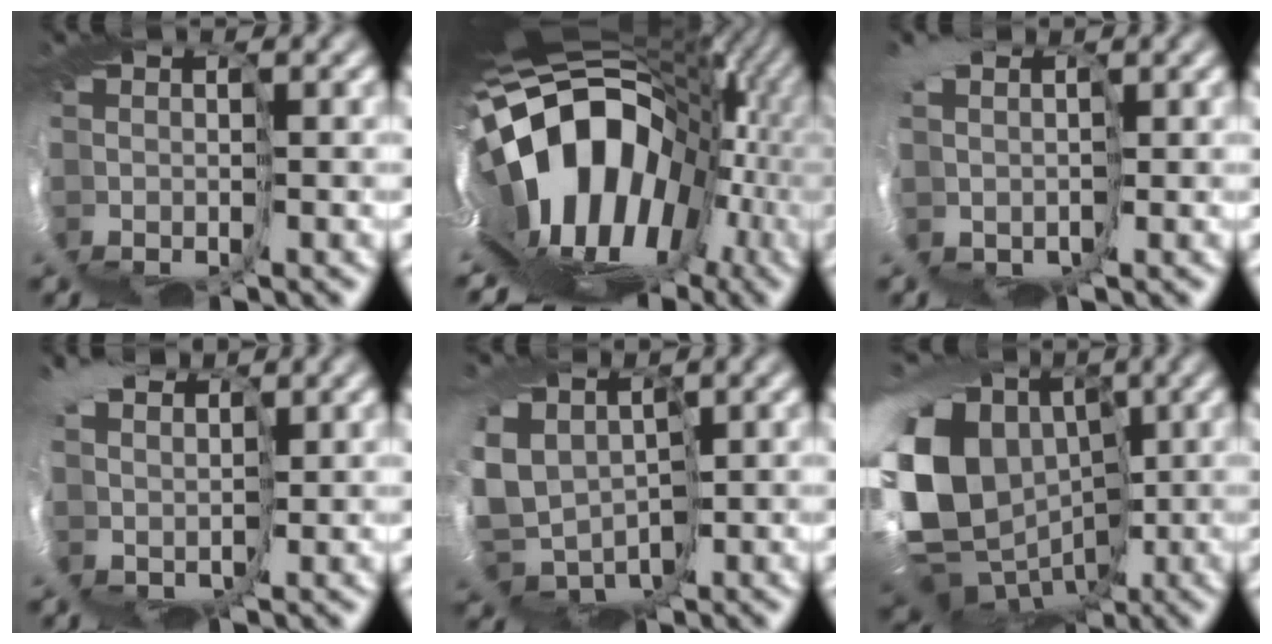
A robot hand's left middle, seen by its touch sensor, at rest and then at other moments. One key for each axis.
{"total": 17.2, "fx": -0.5, "fy": 10.8, "fz": 13.4, "tx": -0.206, "ty": 0.006, "tz": -0.019}
{"total": 4.0, "fx": 1.1, "fy": 3.2, "fz": 2.3, "tx": -0.050, "ty": -0.020, "tz": 0.010}
{"total": 3.8, "fx": 2.8, "fy": 2.3, "fz": 1.1, "tx": -0.032, "ty": 0.005, "tz": 0.034}
{"total": 9.9, "fx": -0.9, "fy": 7.5, "fz": 6.3, "tx": -0.126, "ty": -0.013, "tz": -0.016}
{"total": 15.4, "fx": 0.6, "fy": 12.6, "fz": 8.8, "tx": -0.190, "ty": -0.001, "tz": 0.002}